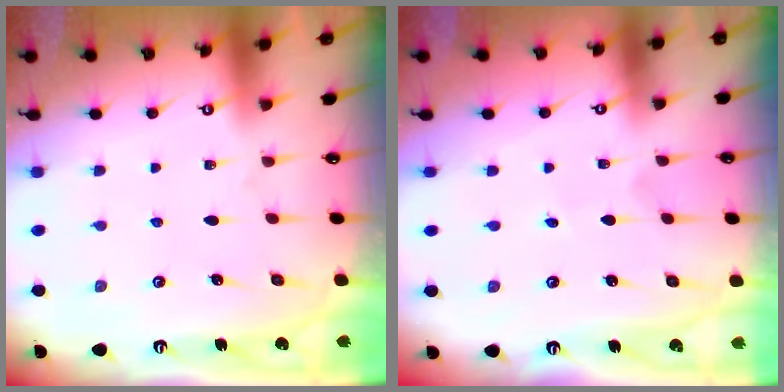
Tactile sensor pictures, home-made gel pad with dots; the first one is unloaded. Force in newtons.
{"total": 0.7, "press": 0.7, "slide": 0.0}